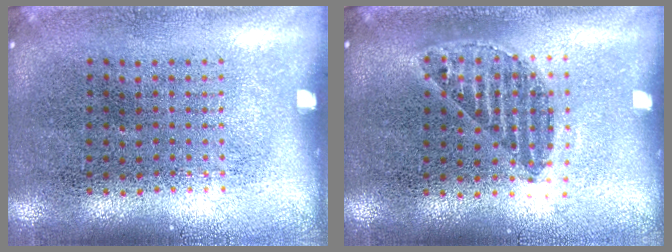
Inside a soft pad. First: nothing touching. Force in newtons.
{"total": 1.2, "press": 1.0, "slide": 0.5}